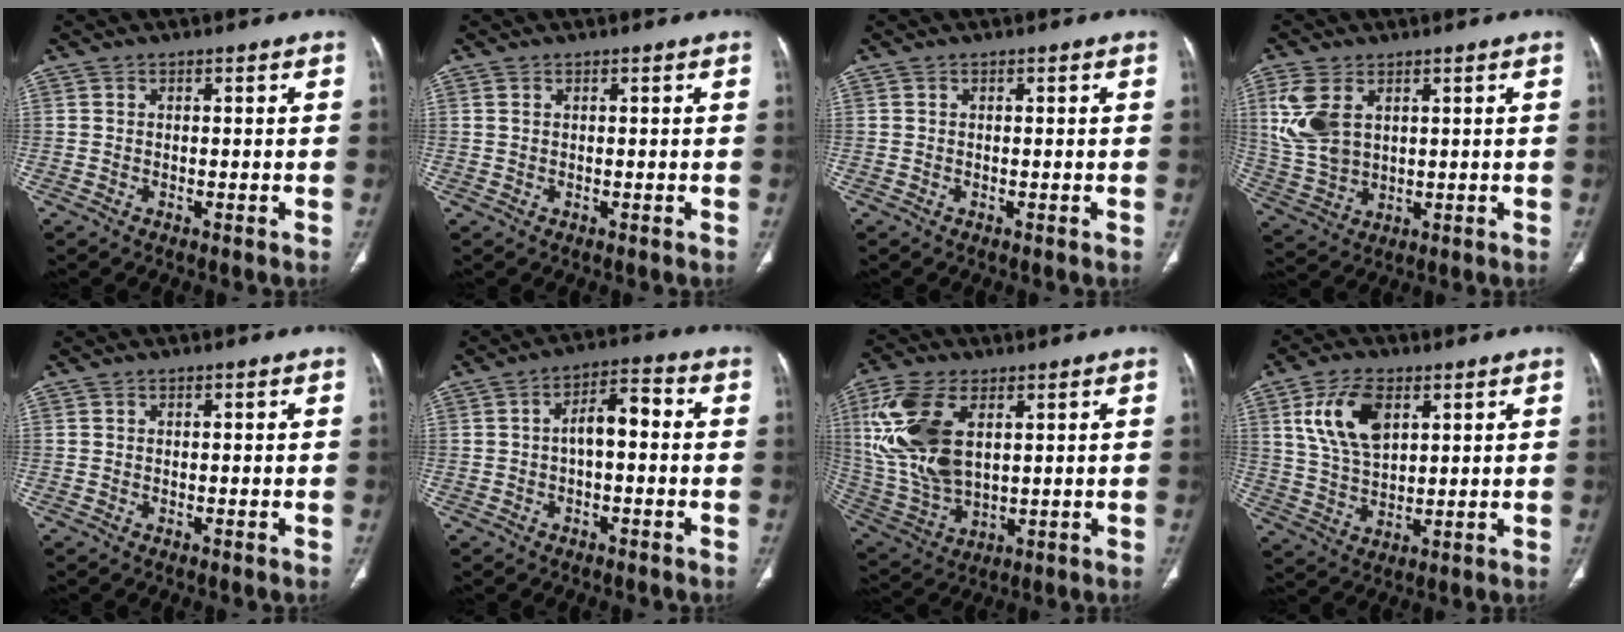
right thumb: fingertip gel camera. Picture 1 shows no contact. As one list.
[{"total": 0.6, "force": [0.3, 0.3, 0.4], "torque": [-0.007, 0.004, 0.006]}, {"total": 0.0}, {"total": 9.8, "force": [3.3, 6.2, 6.9], "torque": [-0.150, -0.007, 0.078]}, {"total": 0.0}, {"total": 6.1, "force": [-0.2, 2.9, 5.4], "torque": [-0.083, 0.031, -0.012]}, {"total": 17.2, "force": [4.6, 9.6, 13.5], "torque": [-0.288, -0.010, 0.098]}, {"total": 11.4, "force": [4.6, 6.3, 8.3], "torque": [-0.149, -0.012, 0.094]}]